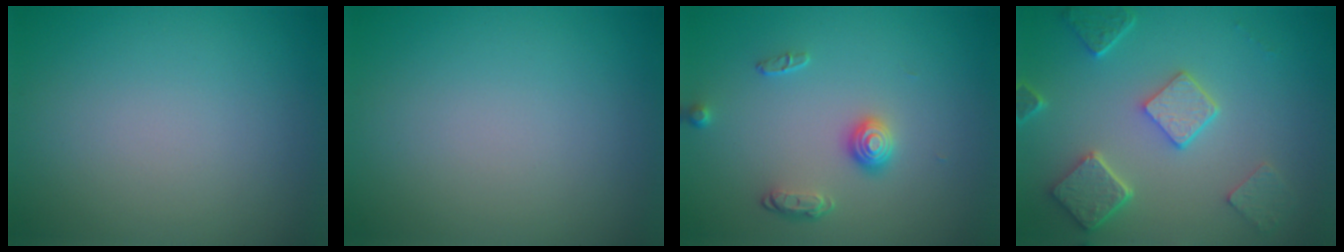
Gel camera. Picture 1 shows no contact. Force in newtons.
{"total": 0.0}
{"total": 2.1, "press": 1.6, "slide": 1.4}
{"total": 5.0, "press": 3.9, "slide": 3.1}